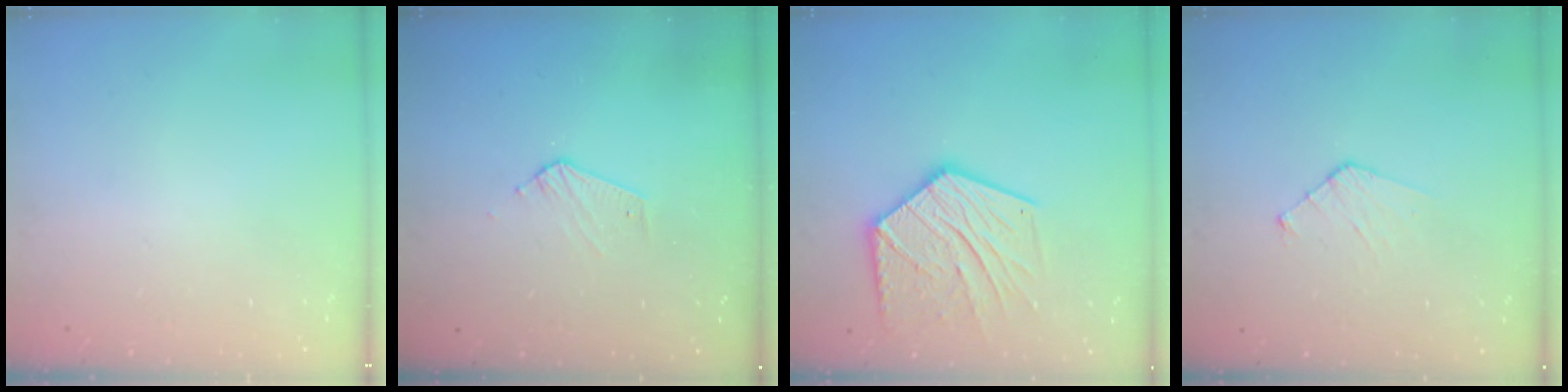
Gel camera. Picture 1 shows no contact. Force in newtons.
{"total": 4.2, "press": 4.2, "slide": 0.4}
{"total": 17.6, "press": 17.6, "slide": 1.0}
{"total": 3.8, "press": 3.7, "slide": 0.3}